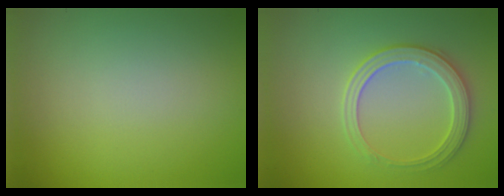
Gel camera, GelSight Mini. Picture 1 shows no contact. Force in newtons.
{"total": 3.3, "press": 3.2, "slide": 0.4}